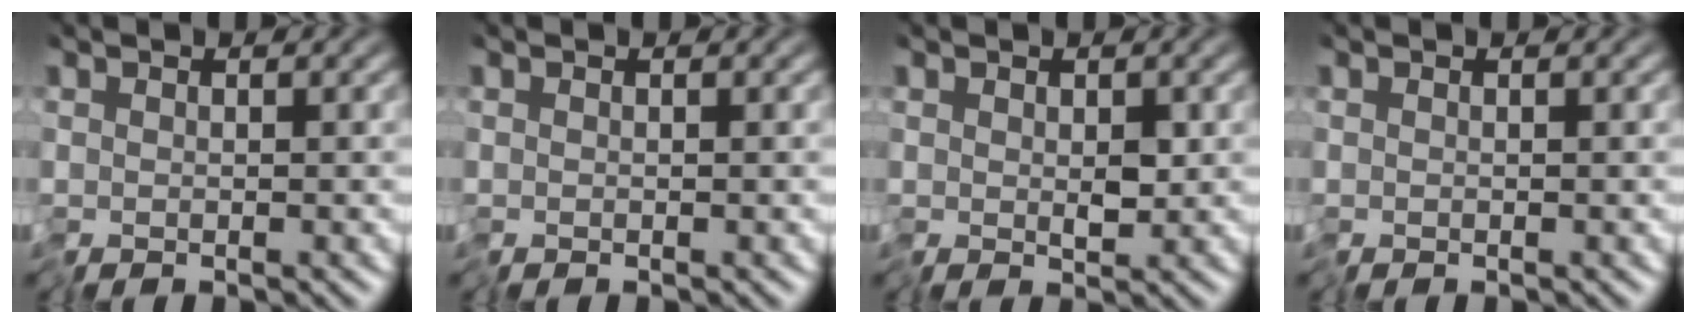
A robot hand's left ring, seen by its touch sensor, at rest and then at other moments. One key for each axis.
{"total": 0.0}
{"total": 1.3, "fx": 0.1, "fy": 0.8, "fz": 1.1, "tx": -0.018, "ty": -0.004, "tz": 0.003}
{"total": 0.0}